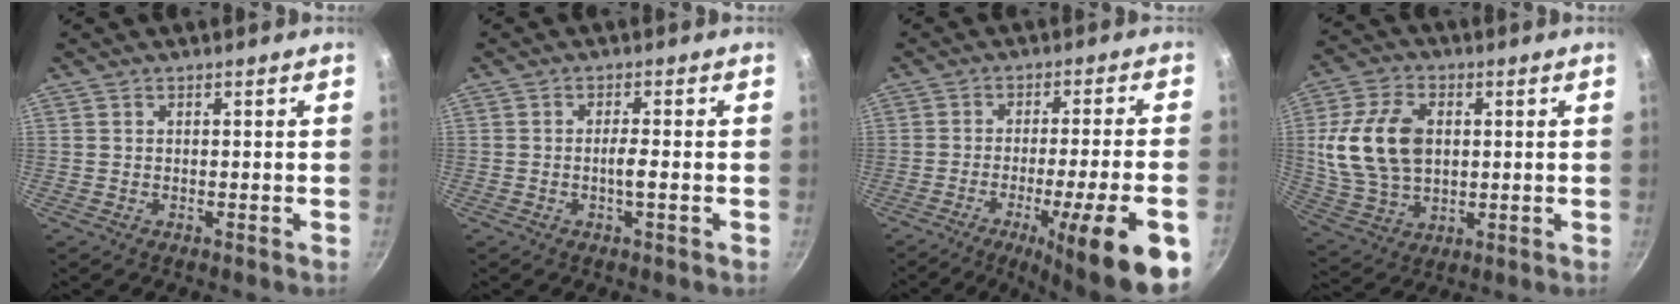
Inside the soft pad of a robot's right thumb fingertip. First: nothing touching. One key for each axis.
{"total": 2.6, "fx": -0.8, "fy": 0.1, "fz": 2.4, "tx": -0.051, "ty": 0.007, "tz": -0.016}
{"total": 17.9, "fx": -8.3, "fy": 2.3, "fz": 15.7, "tx": -0.205, "ty": 0.025, "tz": -0.117}
{"total": 15.7, "fx": 2.0, "fy": 10.6, "fz": 11.5, "tx": -0.209, "ty": 0.002, "tz": 0.043}